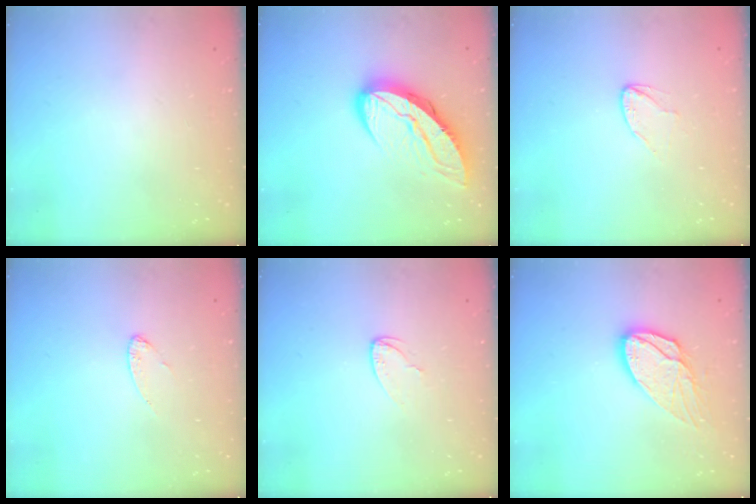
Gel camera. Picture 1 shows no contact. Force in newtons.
{"total": 12.9, "press": 12.9, "slide": 0.9}
{"total": 3.7, "press": 3.7, "slide": 0.3}
{"total": 5.7, "press": 5.7, "slide": 0.4}
{"total": 4.0, "press": 4.0, "slide": 0.3}
{"total": 13.8, "press": 13.8, "slide": 1.0}